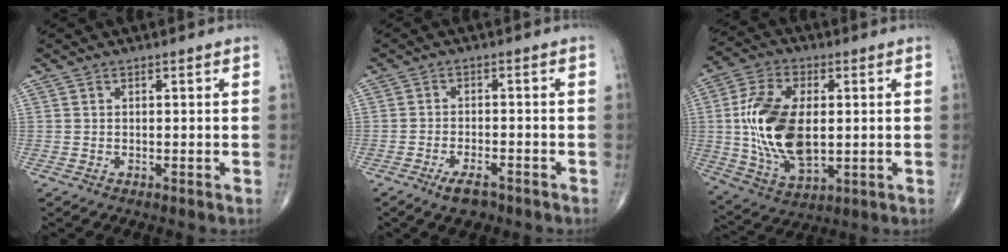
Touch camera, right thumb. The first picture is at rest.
{"total": 4.6, "force": [-3.1, 1.8, 2.9], "torque": [-0.052, 0.010, -0.050]}
{"total": 17.5, "force": [0.6, 9.7, 14.6], "torque": [-0.283, -0.006, 0.020]}